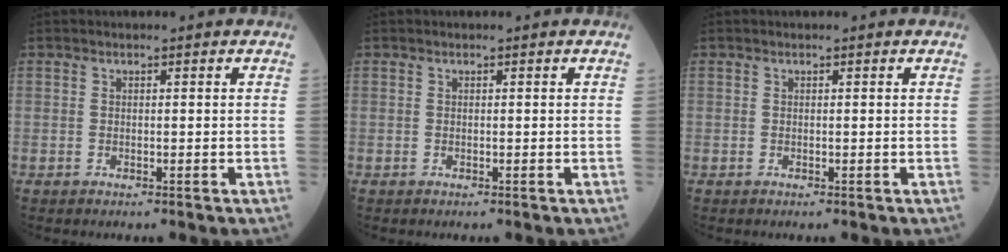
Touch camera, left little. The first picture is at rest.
{"total": 0.0}
{"total": 0.0}